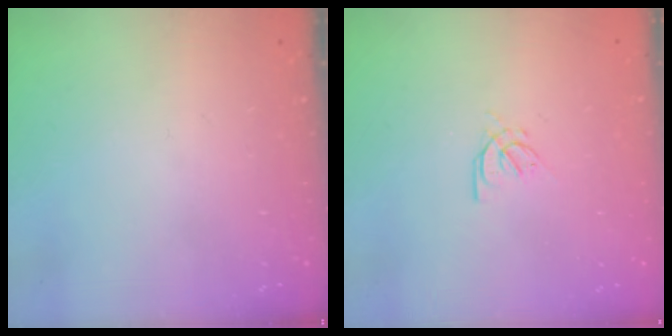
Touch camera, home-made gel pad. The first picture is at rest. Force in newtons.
{"total": 3.2, "press": 3.0, "slide": 0.9}